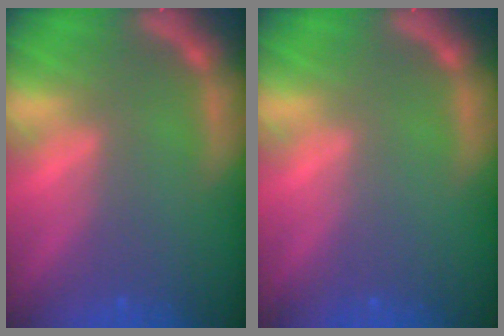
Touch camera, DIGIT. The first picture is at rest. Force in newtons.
{"total": 0.0}